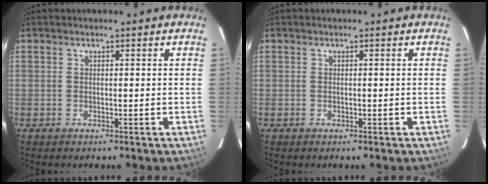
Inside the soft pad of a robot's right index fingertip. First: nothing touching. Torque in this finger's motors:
{"motor_torque": [-0.09, -0.01, -0.04, 0.00]}